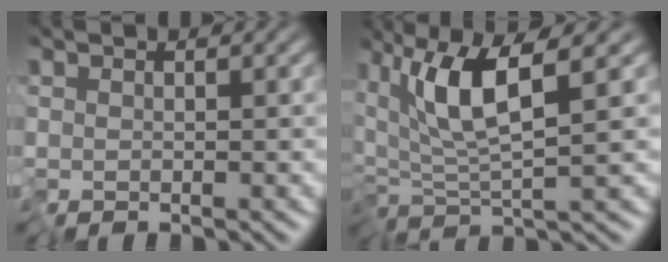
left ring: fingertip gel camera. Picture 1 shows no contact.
{"total": 6.2, "force": [2.3, 0.6, 5.7], "torque": [-0.119, 0.003, 0.041]}